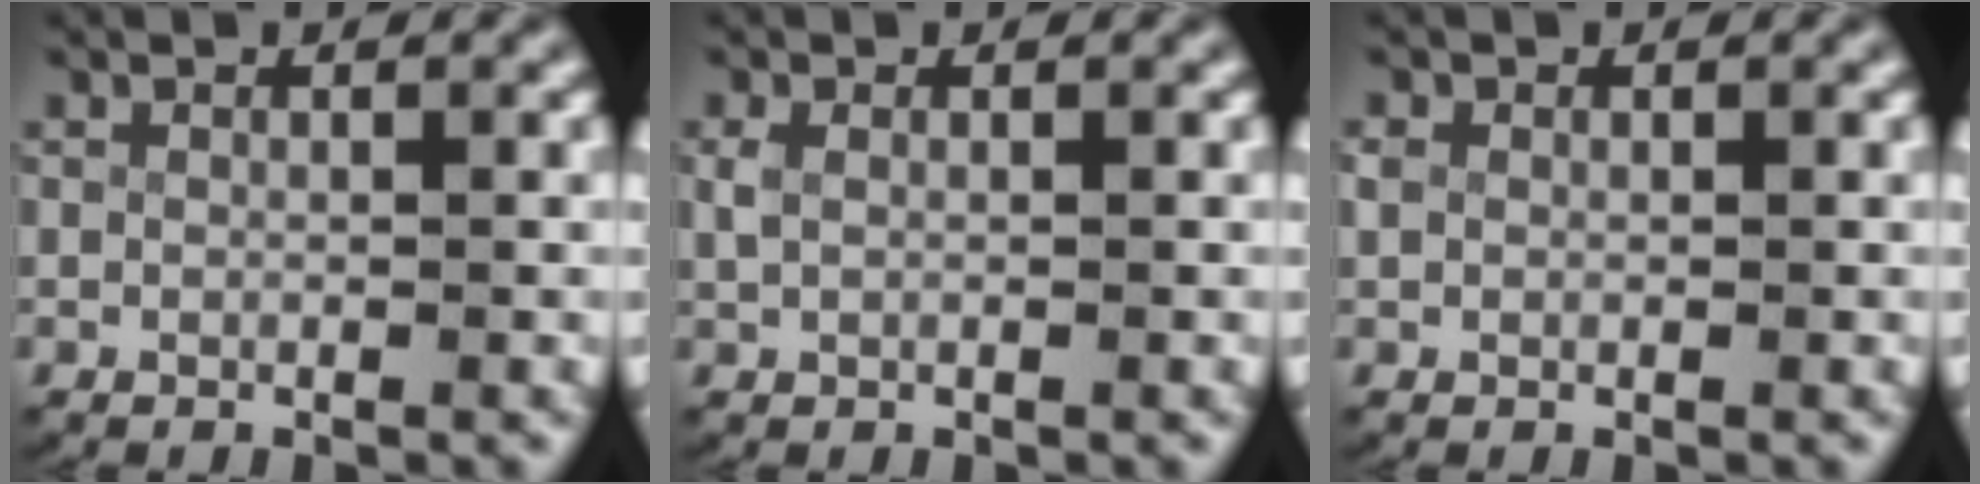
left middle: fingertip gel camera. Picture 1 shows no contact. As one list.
[{"total": 0.8, "force": [0.2, 0.5, 0.7], "torque": [-0.025, -0.004, 0.011]}, {"total": 0.7, "force": [0.1, 0.6, 0.3], "torque": [-0.018, -0.006, 0.007]}]